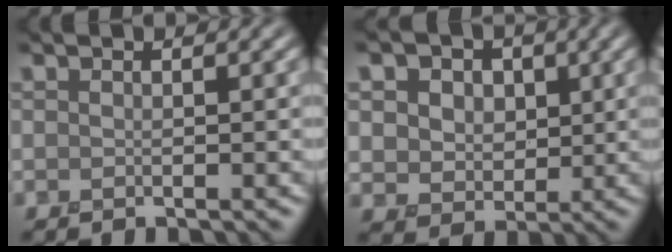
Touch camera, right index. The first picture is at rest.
{"total": 6.7, "force": [2.2, 5.4, 3.4], "torque": [-0.064, 0.016, 0.021]}